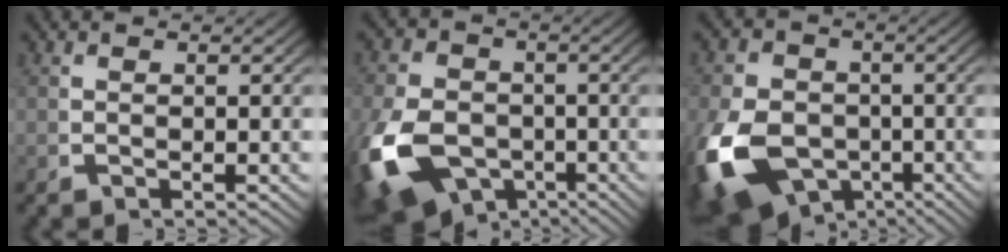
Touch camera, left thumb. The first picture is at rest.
{"total": 11.8, "force": [-4.3, 9.0, 6.2], "torque": [-0.143, -0.064, -0.050]}
{"total": 13.3, "force": [-4.6, 10.4, 7.0], "torque": [-0.162, -0.072, -0.051]}